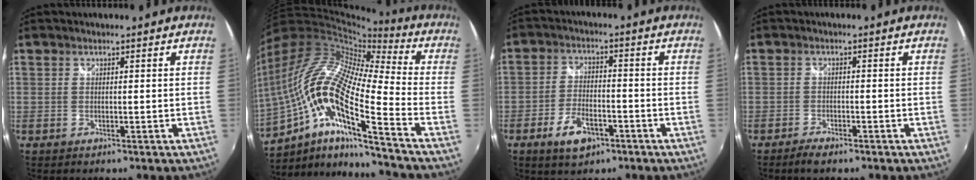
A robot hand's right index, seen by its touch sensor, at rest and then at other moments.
{"total": 23.1, "force": [-7.8, 4.3, 21.3], "torque": [-0.366, -0.049, -0.168]}
{"total": 7.6, "force": [-4.2, 3.9, 5.0], "torque": [-0.108, 0.002, -0.071]}
{"total": 3.1, "force": [-2.5, 0.9, 1.6], "torque": [-0.044, -0.004, -0.050]}